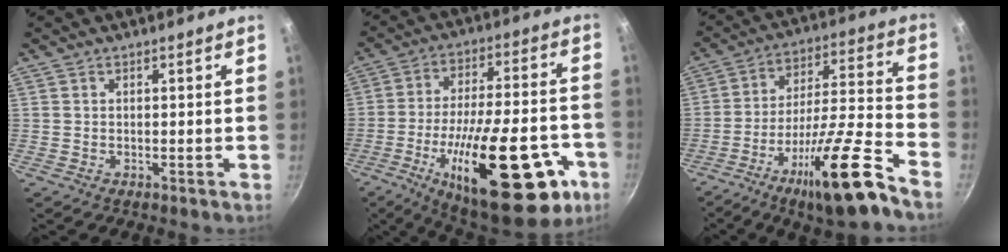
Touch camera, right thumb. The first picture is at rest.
{"total": 31.1, "force": [-11.9, 12.5, 25.9], "torque": [-0.351, 0.034, -0.170]}
{"total": 19.3, "force": [-12.0, 3.0, 14.9], "torque": [-0.229, 0.074, -0.204]}